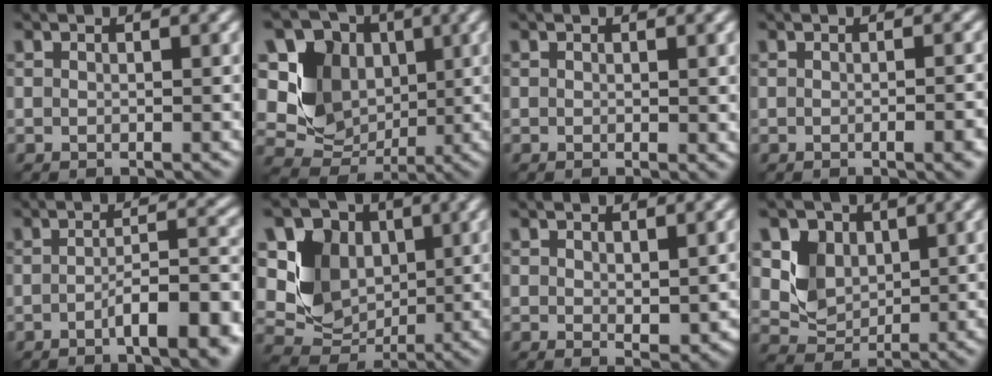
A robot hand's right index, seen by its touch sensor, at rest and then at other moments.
{"total": 9.9, "force": [2.2, 8.2, 5.1], "torque": [-0.105, 0.018, 0.026]}
{"total": 0.9, "force": [0.1, 0.2, 0.9], "torque": [-0.010, -0.003, 0.003]}
{"total": 2.6, "force": [-0.8, 0.8, 2.3], "torque": [-0.020, -0.001, -0.011]}
{"total": 7.2, "force": [-3.0, 1.8, 6.3], "torque": [-0.080, 0.004, -0.052]}
{"total": 8.9, "force": [2.2, 7.3, 4.6], "torque": [-0.090, 0.010, 0.027]}
{"total": 2.0, "force": [0.3, 0.9, 1.8], "torque": [-0.028, -0.010, 0.012]}
{"total": 4.2, "force": [1.3, 3.5, 1.8], "torque": [-0.043, -0.012, 0.026]}